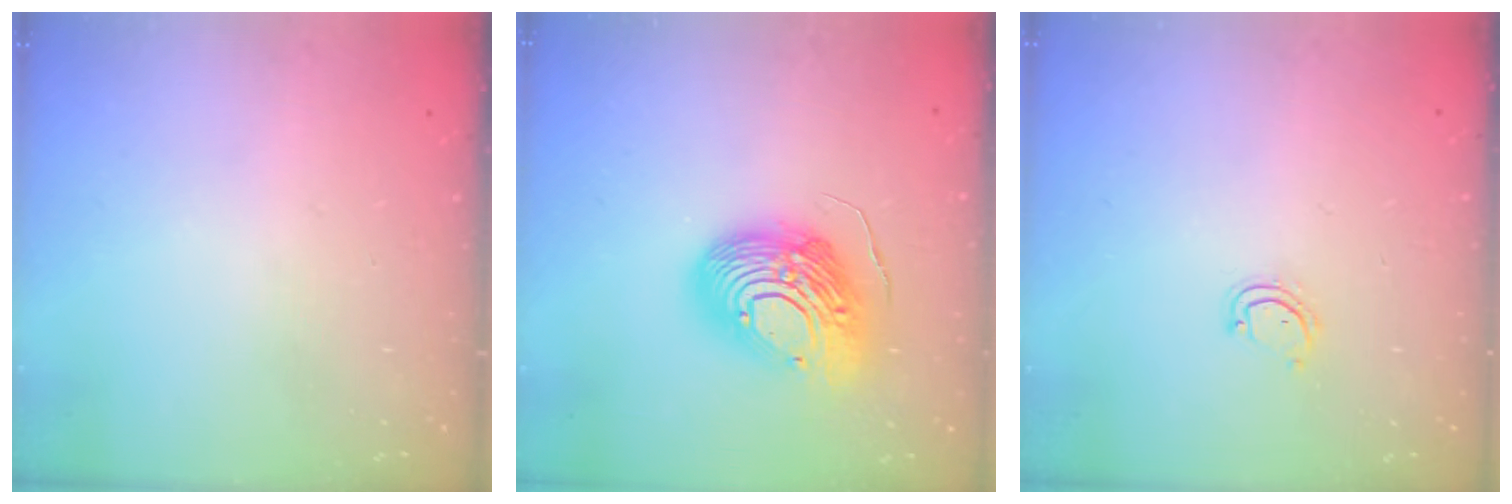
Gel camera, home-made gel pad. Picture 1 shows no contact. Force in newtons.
{"total": 17.4, "press": 17.3, "slide": 1.6}
{"total": 3.3, "press": 3.3, "slide": 0.2}